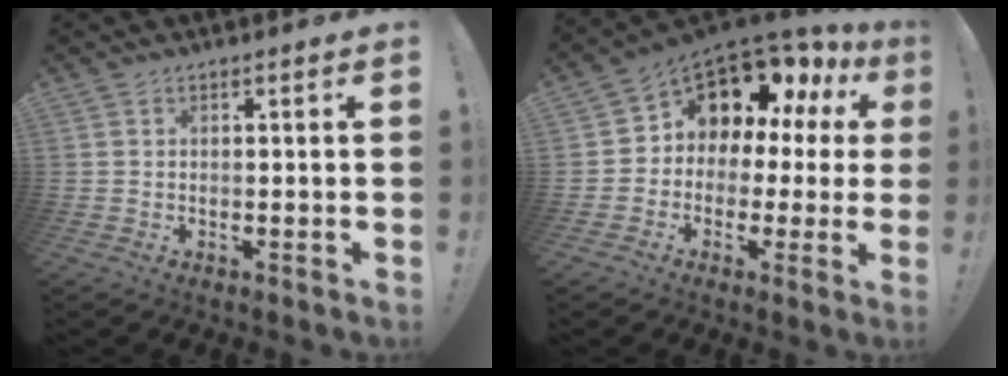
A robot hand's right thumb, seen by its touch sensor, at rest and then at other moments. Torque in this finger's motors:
{"motor_torque": [0.59, 0.59, 0.28, 0.20, 0.16]}